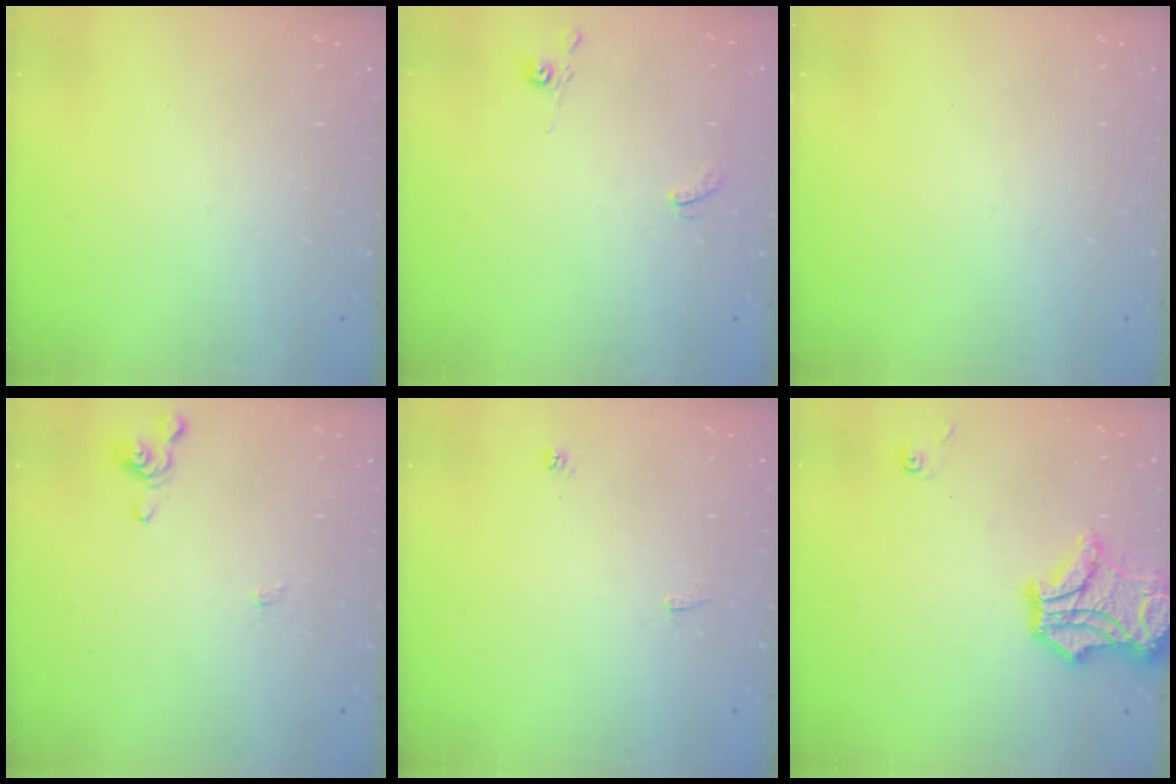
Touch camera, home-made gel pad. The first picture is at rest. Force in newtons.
{"total": 2.4, "press": 2.3, "slide": 0.4}
{"total": 0.0}
{"total": 0.8, "press": 0.7, "slide": 0.2}
{"total": 4.9, "press": 4.9, "slide": 0.1}
{"total": 12.0, "press": 11.7, "slide": 2.6}